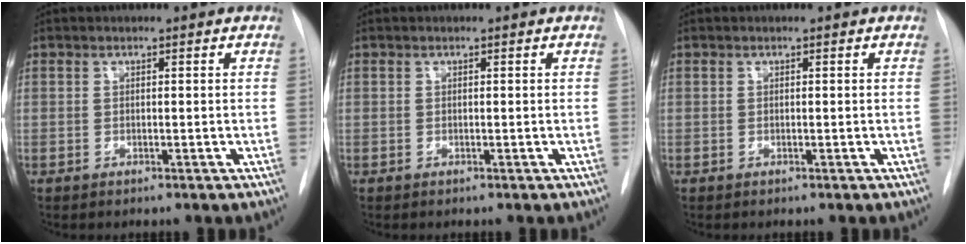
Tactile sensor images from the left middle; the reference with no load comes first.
{"total": 0.0}
{"total": 0.0}